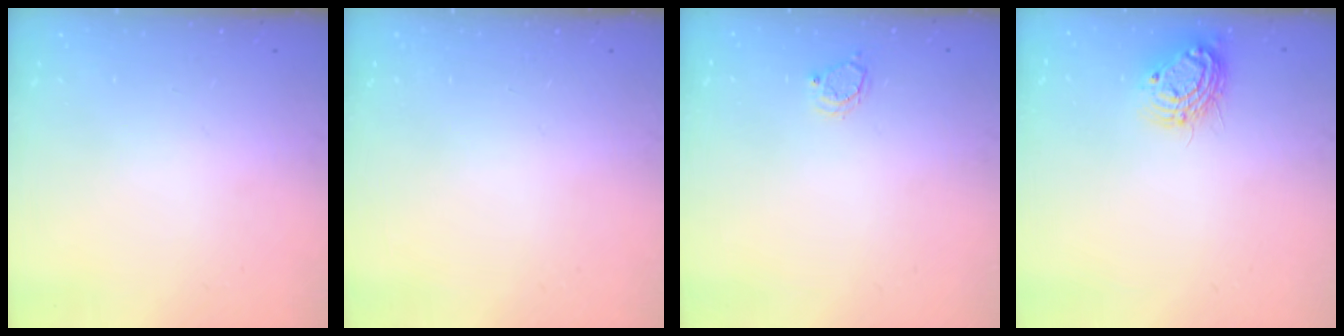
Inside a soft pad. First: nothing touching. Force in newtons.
{"total": 0.0}
{"total": 3.4, "press": 3.4, "slide": 0.4}
{"total": 11.0, "press": 10.9, "slide": 0.8}